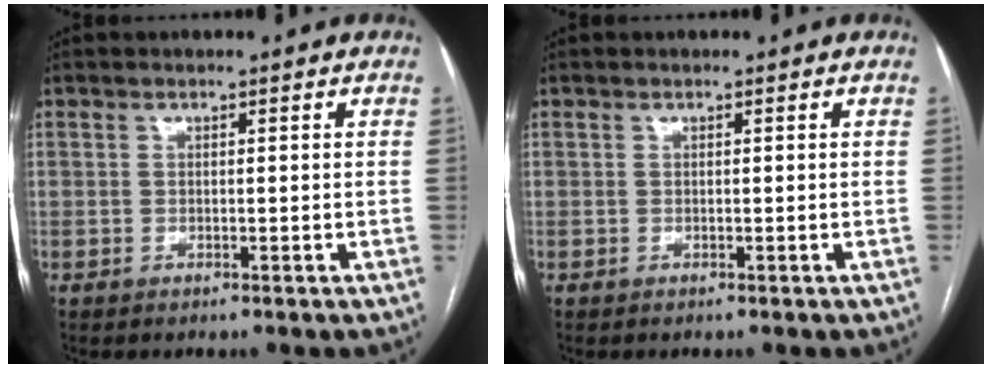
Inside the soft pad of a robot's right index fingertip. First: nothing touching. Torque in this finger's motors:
{"motor_torque": [-0.01, 0.01, 0.00, 0.00]}